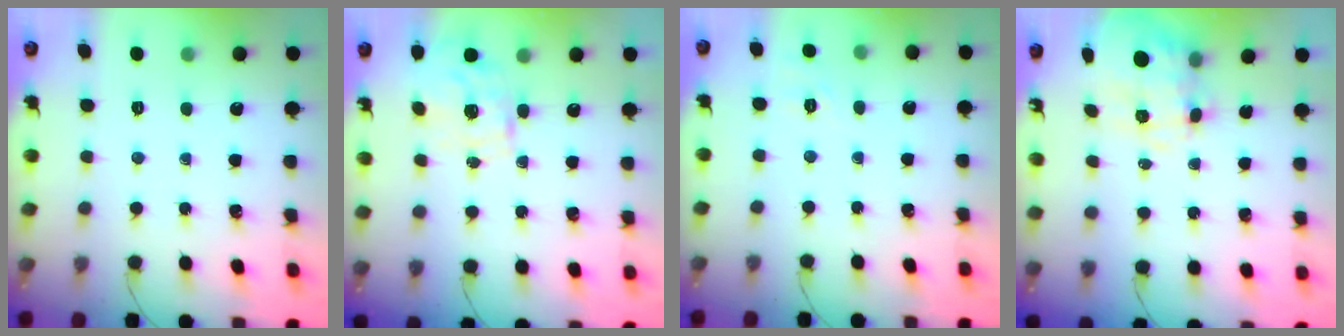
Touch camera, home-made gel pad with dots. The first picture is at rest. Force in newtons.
{"total": 1.5, "press": 1.3, "slide": 0.8}
{"total": 1.9, "press": 0.0, "slide": 1.9}
{"total": 9.6, "press": 9.5, "slide": 1.6}